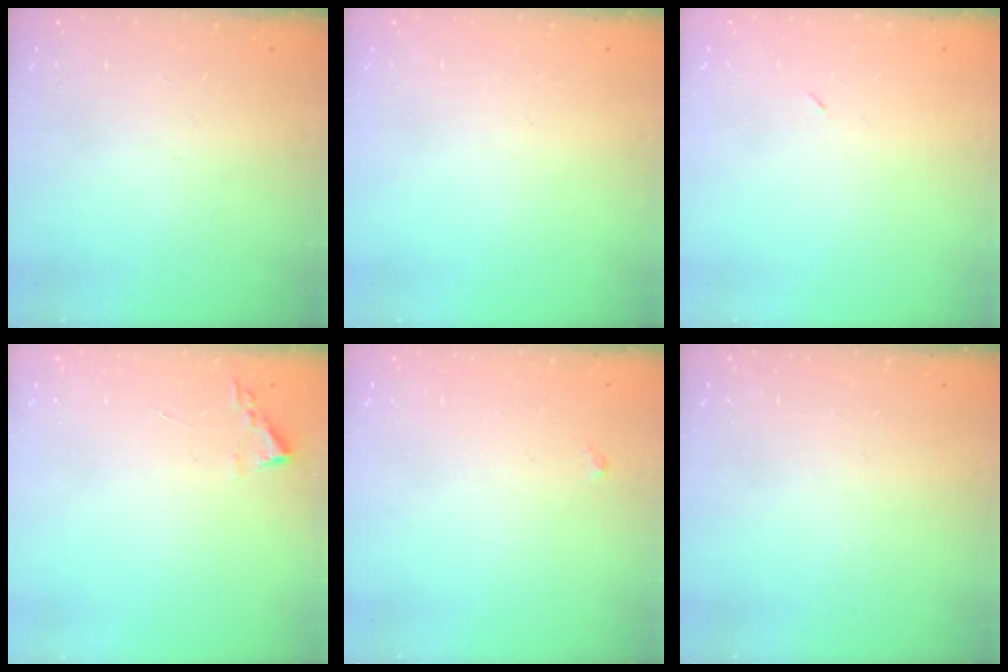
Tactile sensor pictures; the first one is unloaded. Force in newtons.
{"total": 0.0}
{"total": 2.2, "press": 1.8, "slide": 1.2}
{"total": 1.8, "press": 1.7, "slide": 0.2}
{"total": 3.0, "press": 3.0, "slide": 0.5}
{"total": 0.0}